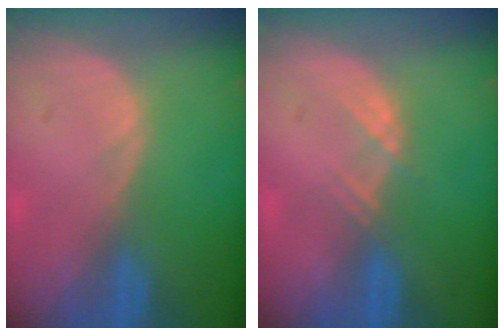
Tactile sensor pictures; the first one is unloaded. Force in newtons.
{"total": 1.9, "press": 1.8, "slide": 0.8}